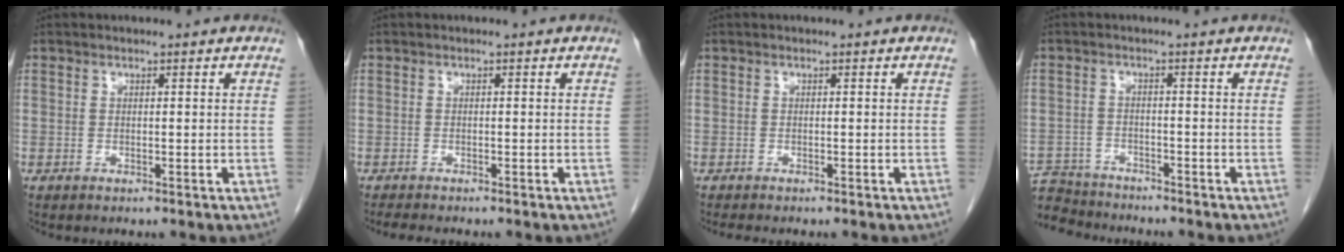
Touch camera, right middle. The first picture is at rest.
{"total": 2.3, "force": [-2.0, 0.3, 1.0], "torque": [-0.019, -0.006, -0.031]}
{"total": 1.7, "force": [-1.5, 0.3, 0.8], "torque": [-0.016, -0.005, -0.019]}
{"total": 9.8, "force": [-9.3, 2.6, 1.6], "torque": [-0.045, -0.003, -0.151]}